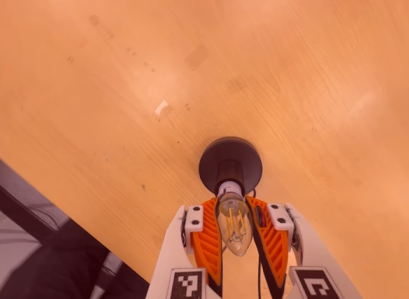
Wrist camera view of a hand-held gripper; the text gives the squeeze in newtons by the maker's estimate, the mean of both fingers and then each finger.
{"total": 20.5, "left": 18.9, "right": 22.1}